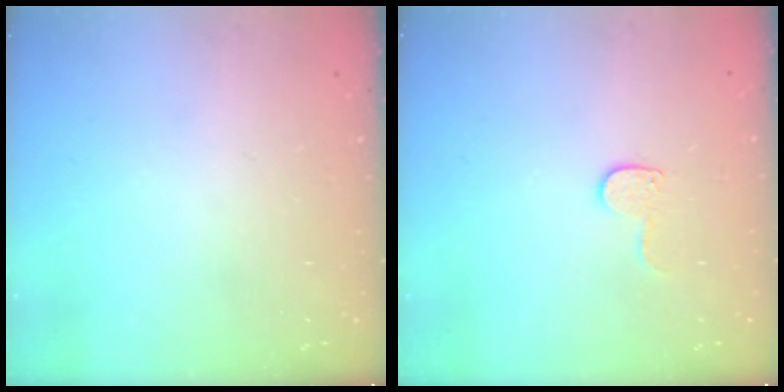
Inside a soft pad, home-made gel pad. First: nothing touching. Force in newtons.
{"total": 6.9, "press": 6.9, "slide": 0.5}